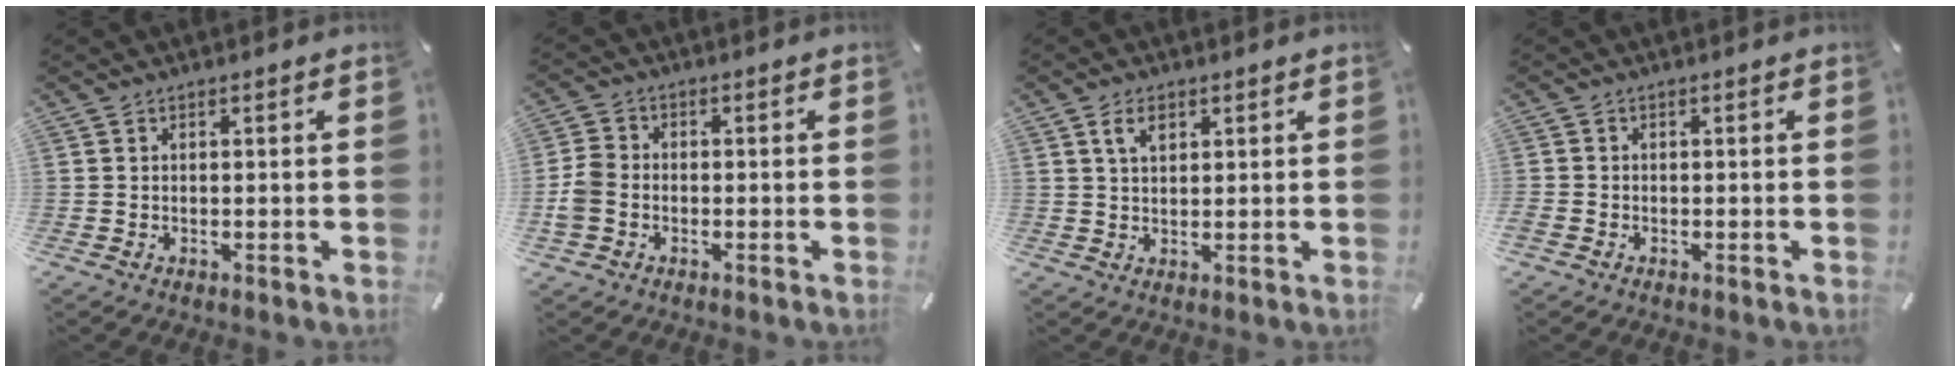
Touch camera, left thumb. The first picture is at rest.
{"total": 5.8, "force": [-1.4, 4.9, 2.8], "torque": [-0.059, 0.016, -0.022]}
{"total": 4.1, "force": [2.0, 2.3, 2.6], "torque": [-0.050, 0.003, 0.034]}
{"total": 1.0, "force": [-0.7, 0.8, 0.2], "torque": [0.001, 0.003, -0.015]}